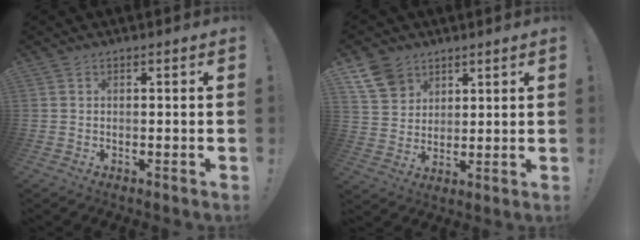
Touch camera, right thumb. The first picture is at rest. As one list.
[{"total": 10.1, "force": [6.3, 7.4, 3.0], "torque": [-0.055, -0.035, 0.128]}]